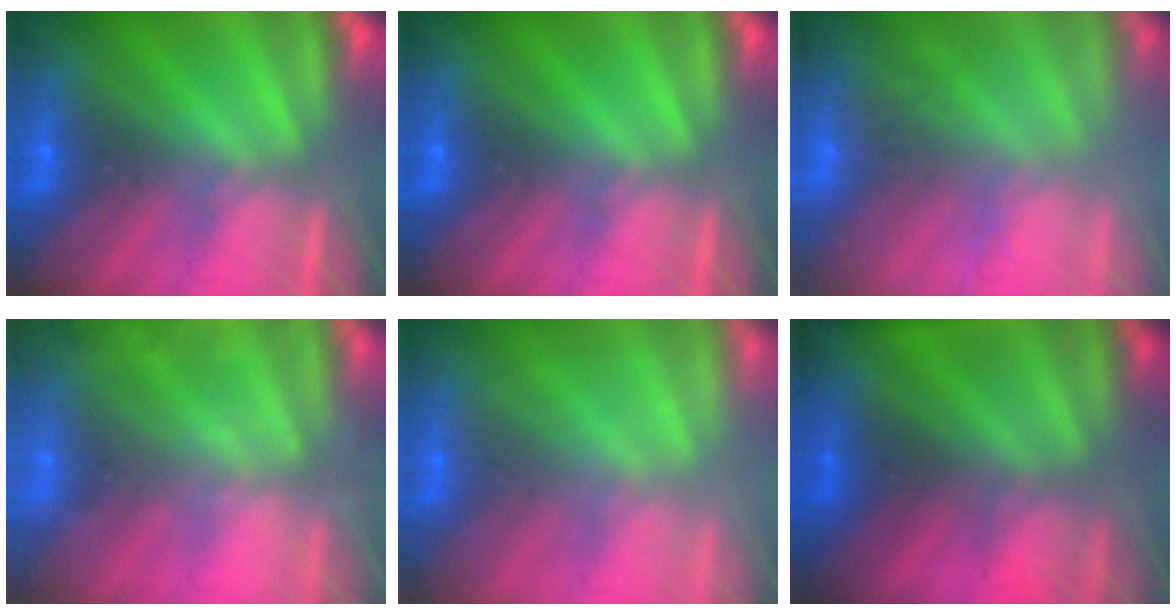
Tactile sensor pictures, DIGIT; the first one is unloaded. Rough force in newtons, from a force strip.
{"total": 0.0}
{"total": 7.0}
{"total": 6.7}
{"total": 2.4}
{"total": 6.4}